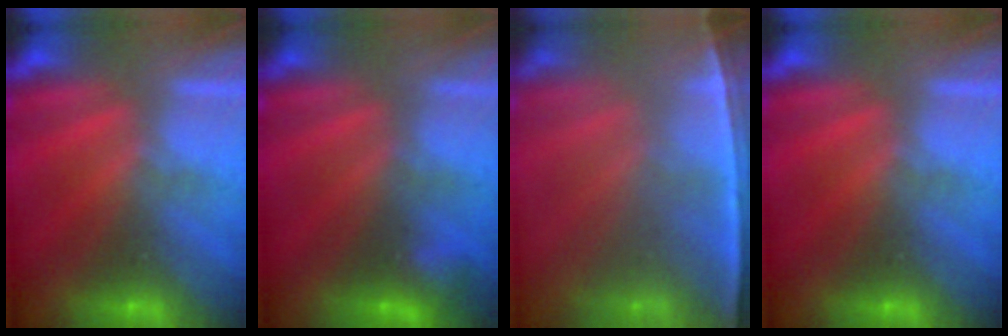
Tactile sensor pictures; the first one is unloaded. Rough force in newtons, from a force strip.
{"total": 2.2}
{"total": 7.5}
{"total": 0.0}